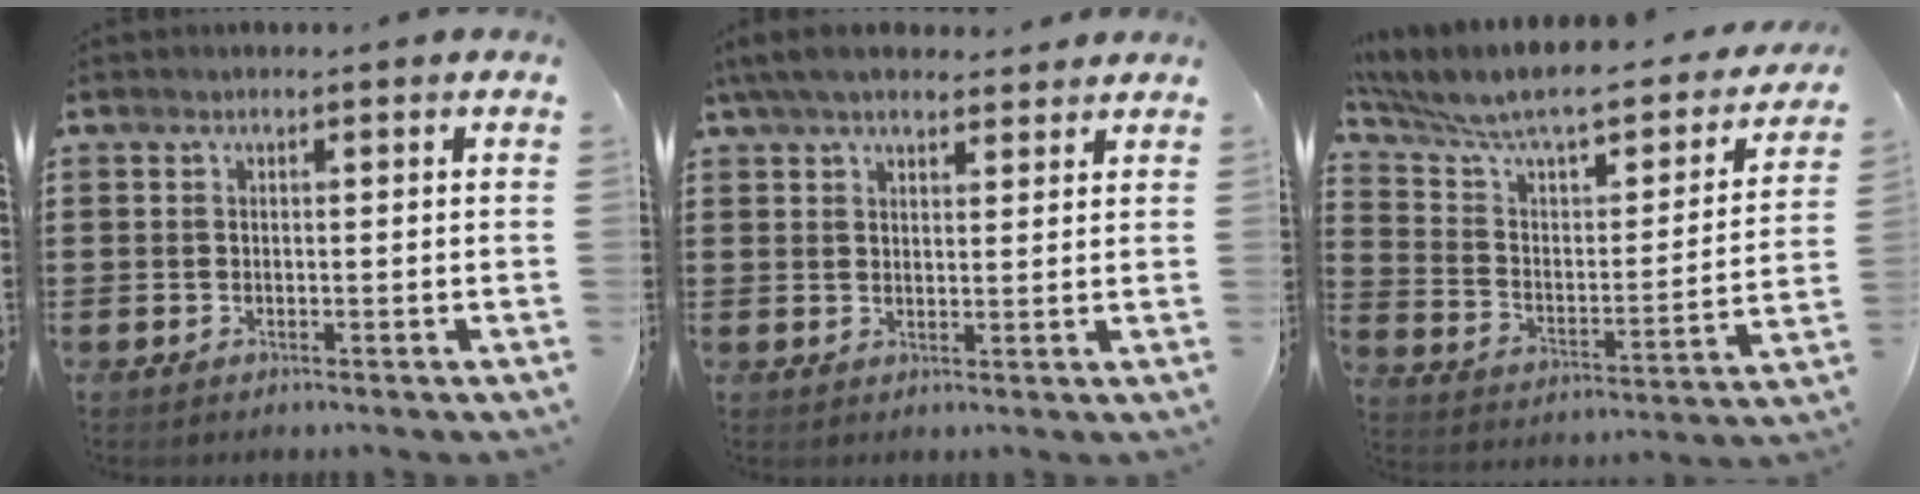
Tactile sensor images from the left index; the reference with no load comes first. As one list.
[{"total": 5.2, "force": [4.5, 1.3, 2.3], "torque": [-0.057, -0.003, 0.086]}, {"total": 7.3, "force": [6.2, 1.7, 3.5], "torque": [-0.100, -0.055, 0.101]}]